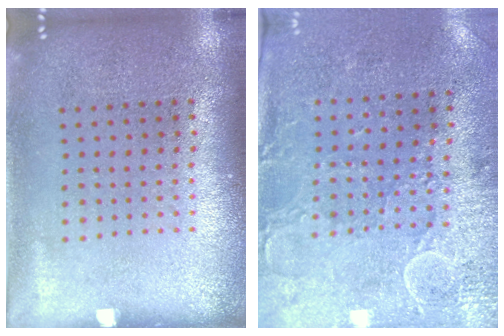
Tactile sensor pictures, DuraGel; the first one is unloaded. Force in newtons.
{"total": 2.9, "press": 2.4, "slide": 1.7}